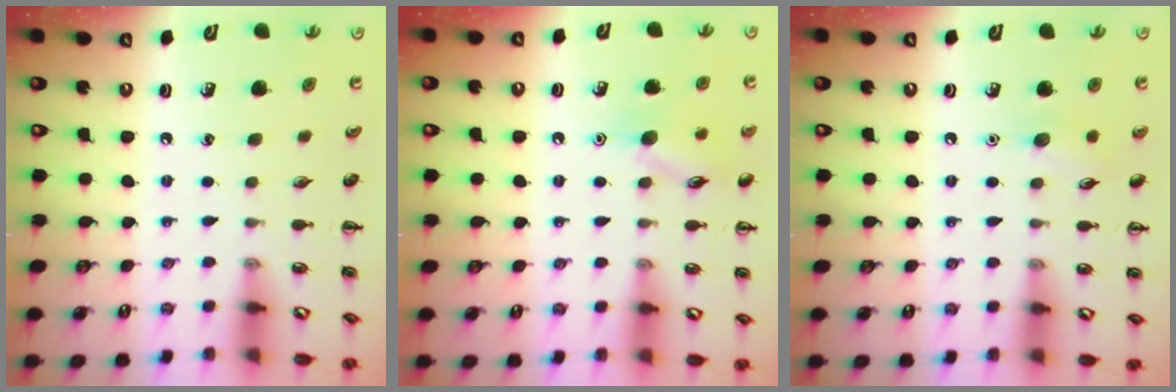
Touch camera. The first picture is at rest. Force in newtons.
{"total": 8.8, "press": 8.7, "slide": 1.0}
{"total": 6.0, "press": 5.8, "slide": 1.6}